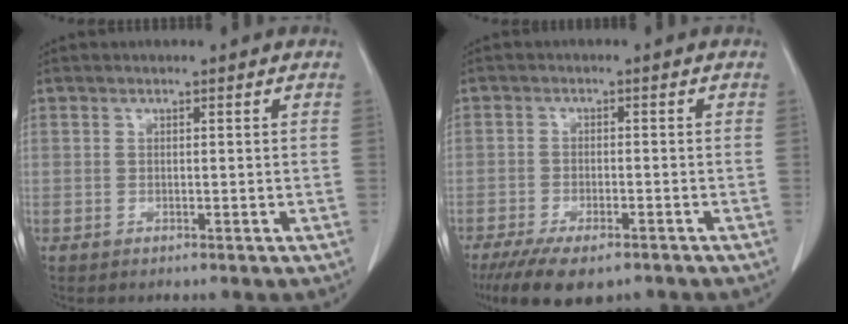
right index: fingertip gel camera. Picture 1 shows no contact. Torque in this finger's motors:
{"motor_torque": [1.07, -1.02, 0.44, 0.11]}